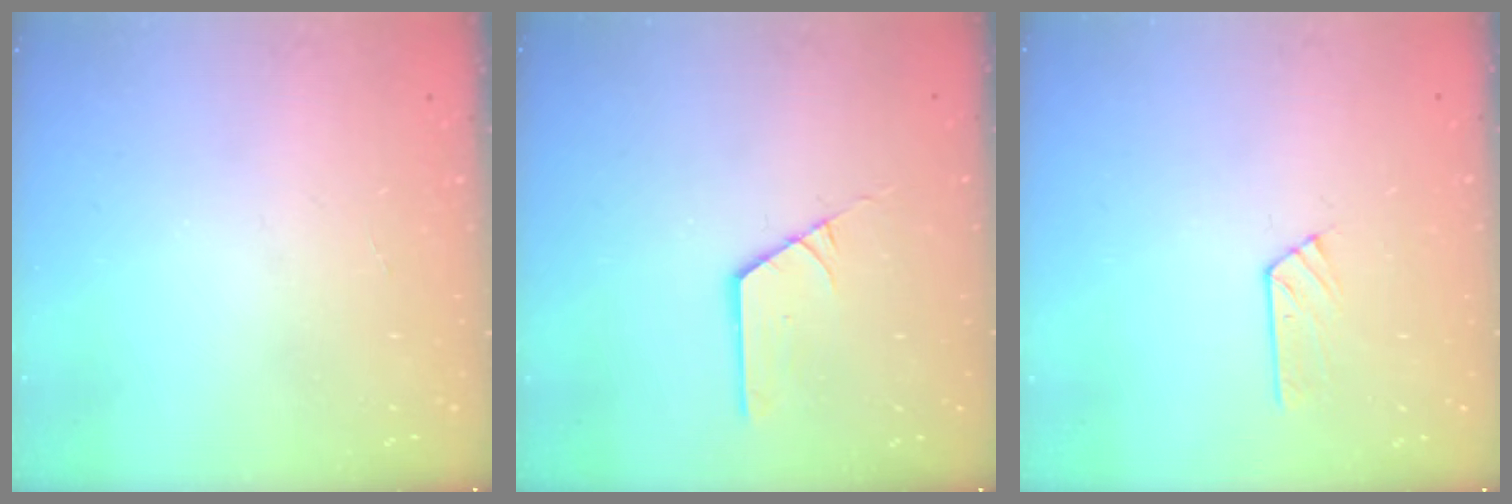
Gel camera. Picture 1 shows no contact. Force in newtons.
{"total": 2.4, "press": 2.3, "slide": 0.3}
{"total": 3.9, "press": 3.9, "slide": 0.5}